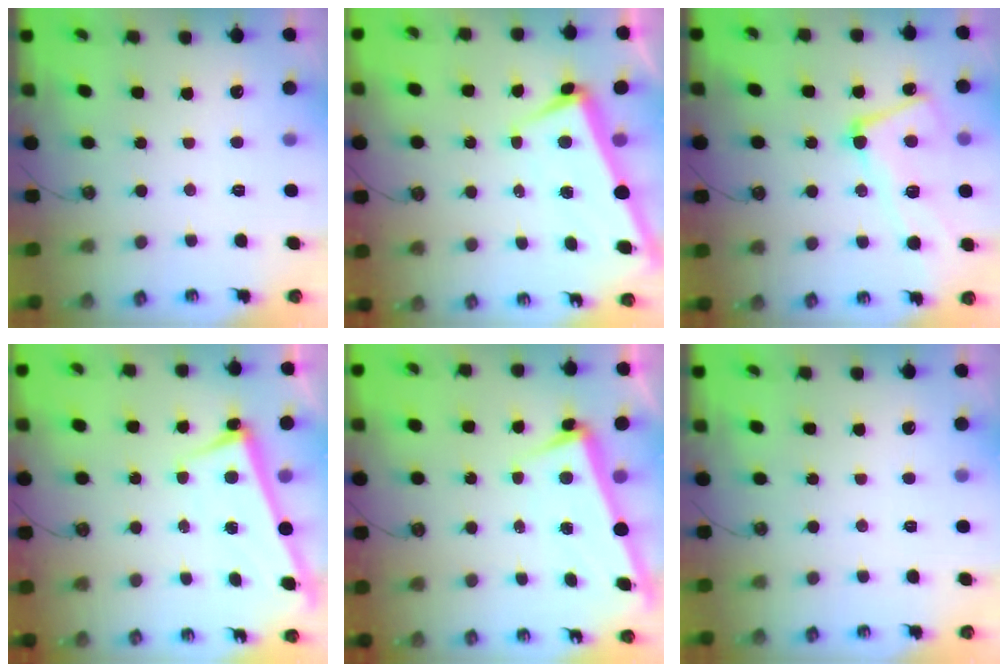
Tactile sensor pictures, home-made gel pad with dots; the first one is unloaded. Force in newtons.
{"total": 1.2, "press": 1.1, "slide": 0.5}
{"total": 8.4, "press": 8.2, "slide": 1.7}
{"total": 2.8, "press": 2.7, "slide": 0.4}
{"total": 3.1, "press": 3.0, "slide": 1.0}
{"total": 0.0}